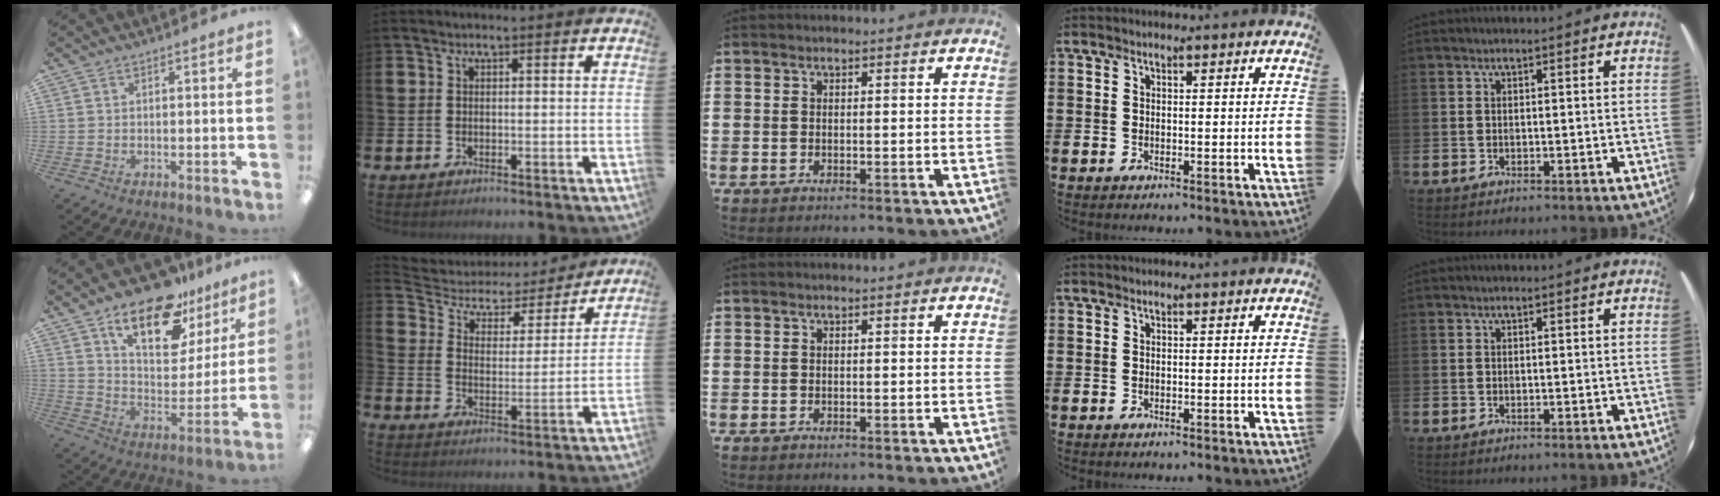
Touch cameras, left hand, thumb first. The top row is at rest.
{"thumb": {"total": 18.6, "force": [12.9, 8.2, 10.5], "torque": [-0.169, -0.073, 0.222]}, "index": {"total": 4.7, "force": [3.8, 2.5, 1.0], "torque": [-0.051, -0.028, 0.058]}}